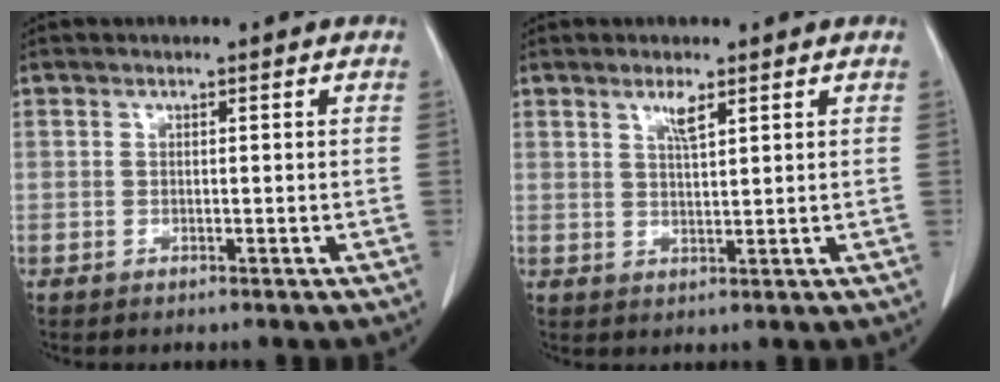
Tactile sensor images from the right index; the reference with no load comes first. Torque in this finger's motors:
{"motor_torque": [0.08, 0.08, 0.05, 0.02]}